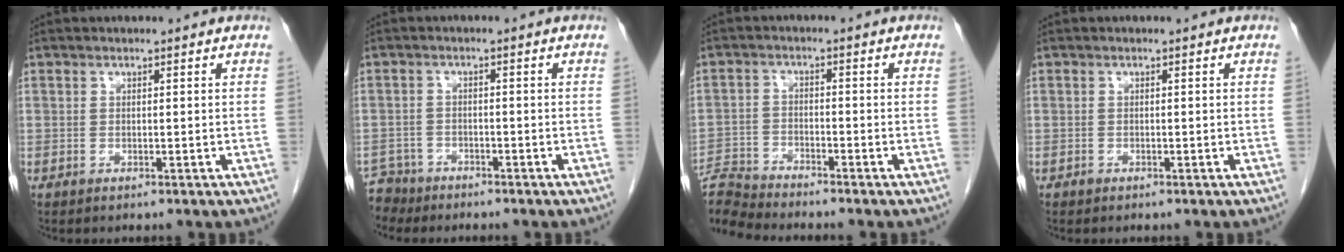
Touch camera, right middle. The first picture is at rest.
{"total": 4.1, "force": [-3.7, 1.5, -0.8], "torque": [0.016, -0.004, -0.071]}
{"total": 6.4, "force": [-6.3, -1.2, -0.2], "torque": [-0.003, -0.001, -0.122]}
{"total": 0.0}